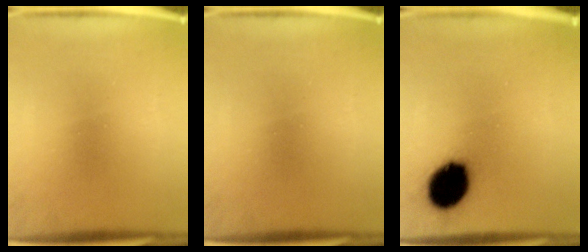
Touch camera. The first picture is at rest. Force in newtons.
{"total": 0.0}
{"total": 13.6}